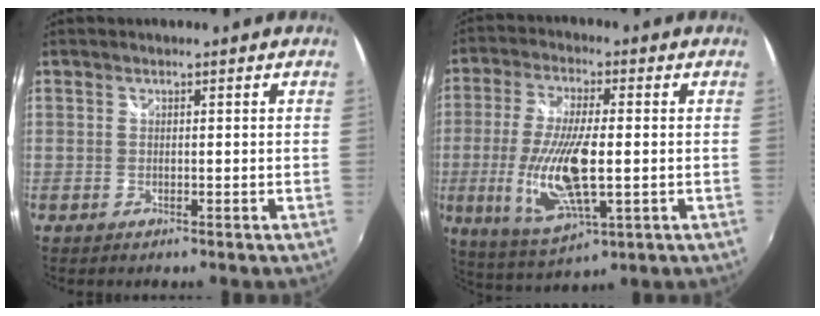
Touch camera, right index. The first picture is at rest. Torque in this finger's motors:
{"motor_torque": [1.39, 0.75, 0.75, 0.21]}